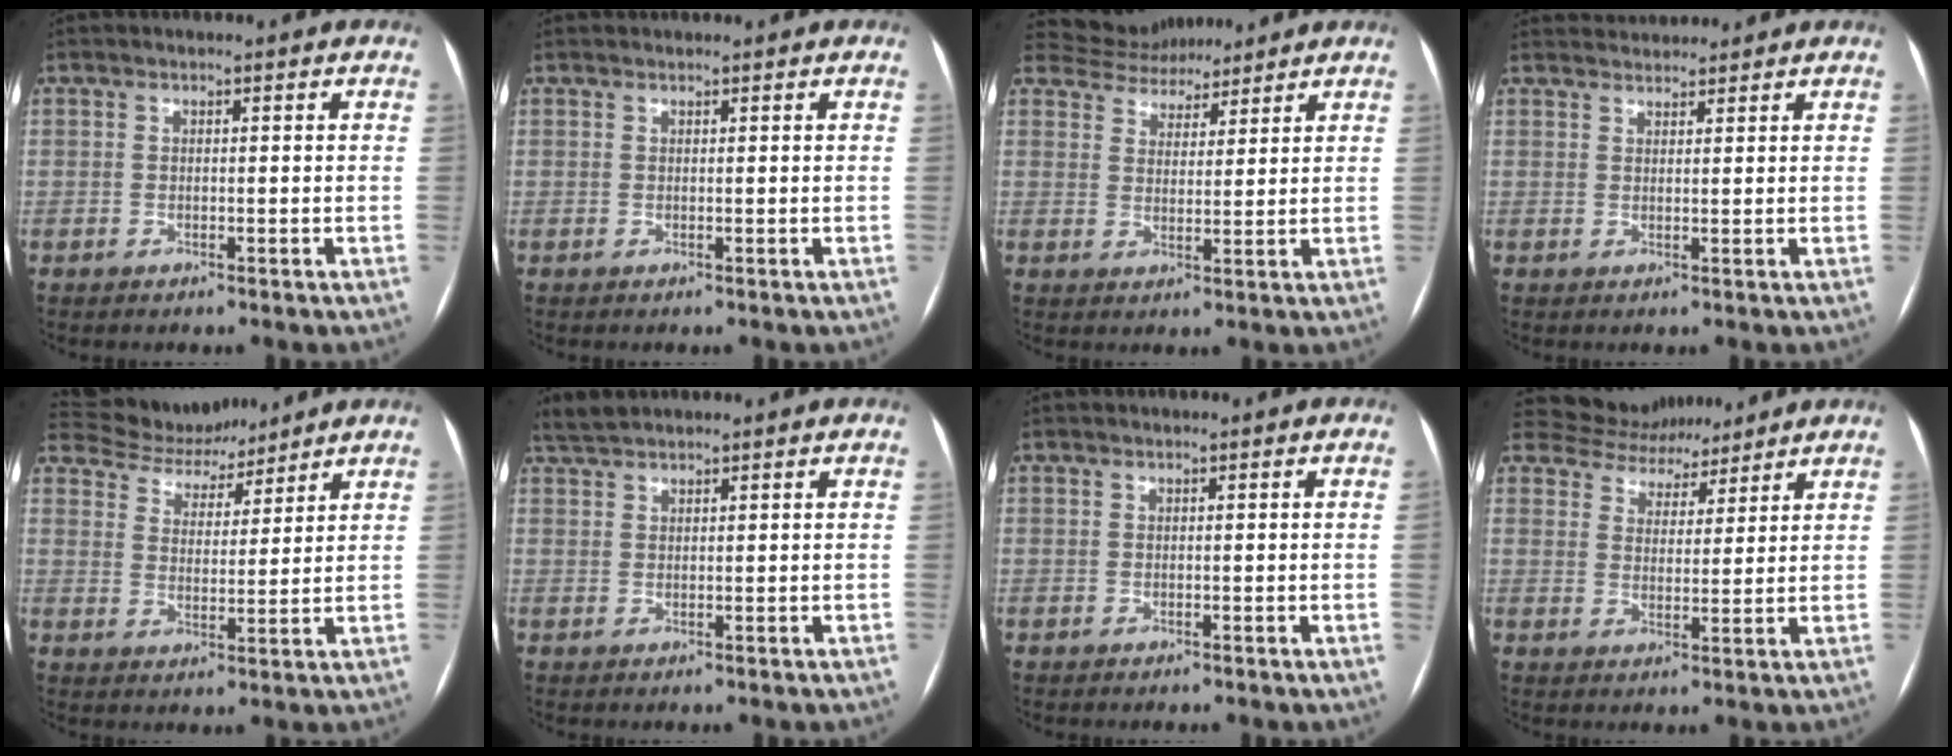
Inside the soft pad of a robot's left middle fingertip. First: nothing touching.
{"total": 0.9, "force": [0.9, 0.1, 0.1], "torque": [-0.004, 0.019, 0.018]}
{"total": 7.8, "force": [7.3, 2.5, 0.7], "torque": [-0.014, 0.021, 0.121]}
{"total": 3.8, "force": [3.7, 0.5, 0.1], "torque": [-0.006, 0.029, 0.063]}
{"total": 10.4, "force": [9.7, 3.3, 1.5], "torque": [-0.028, 0.020, 0.162]}
{"total": 2.3, "force": [1.9, 0.6, 1.0], "torque": [-0.023, 0.018, 0.039]}
{"total": 0.6, "force": [-0.1, -0.2, 0.5], "torque": [-0.003, 0.001, -0.003]}
{"total": 9.5, "force": [8.8, 3.6, 1.2], "torque": [-0.016, 0.019, 0.141]}